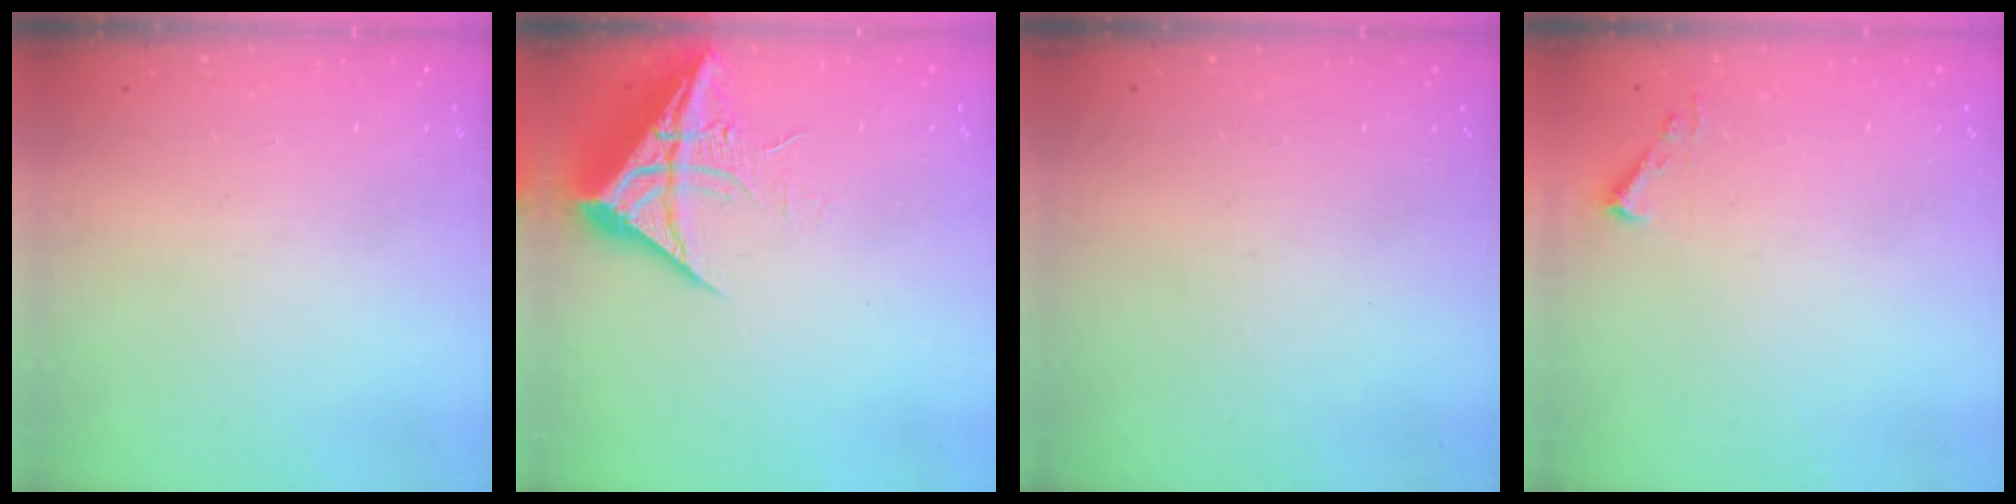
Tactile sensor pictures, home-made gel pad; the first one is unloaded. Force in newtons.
{"total": 10.3, "press": 10.3, "slide": 1.1}
{"total": 0.0}
{"total": 3.7, "press": 3.7, "slide": 0.5}